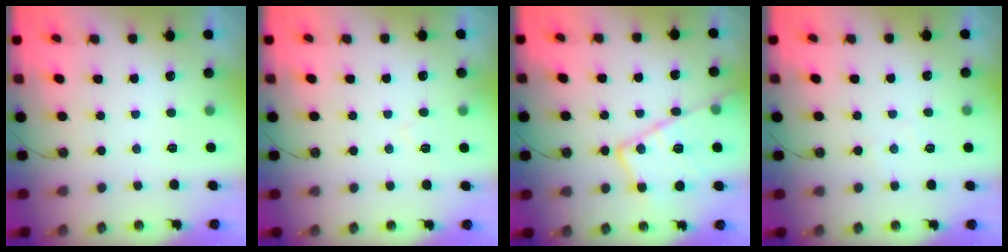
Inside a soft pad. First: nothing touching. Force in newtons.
{"total": 4.2, "press": 4.2, "slide": 0.8}
{"total": 19.8, "press": 19.7, "slide": 1.8}
{"total": 3.6, "press": 3.5, "slide": 0.6}